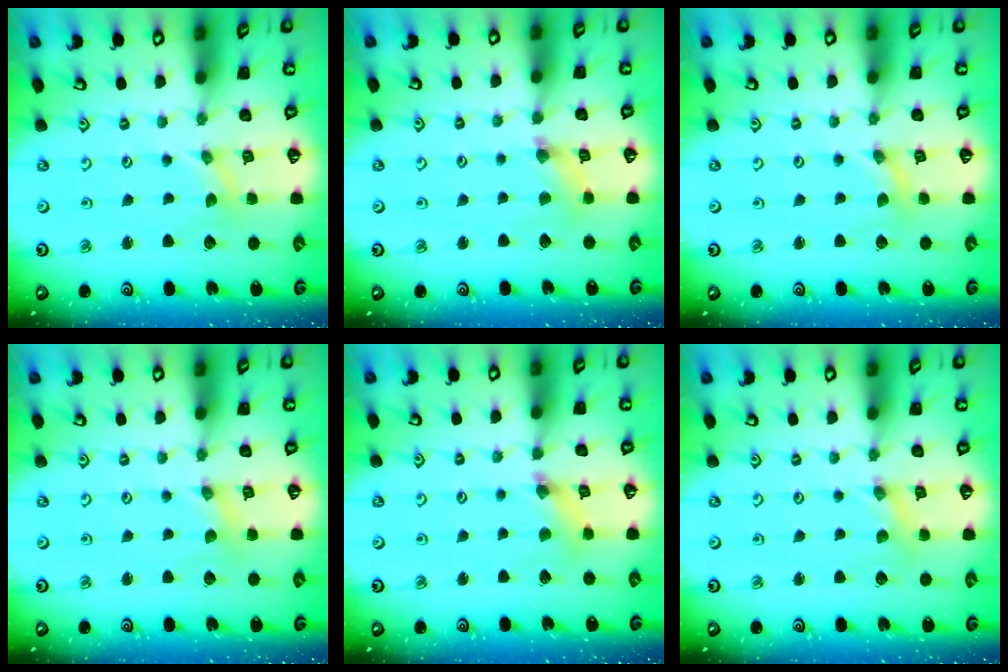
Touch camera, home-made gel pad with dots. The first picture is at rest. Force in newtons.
{"total": 2.7, "press": 2.7, "slide": 0.4}
{"total": 0.0}
{"total": 0.7, "press": 0.7, "slide": 0.2}
{"total": 4.2, "press": 4.2, "slide": 0.4}
{"total": 1.5, "press": 1.5, "slide": 0.1}